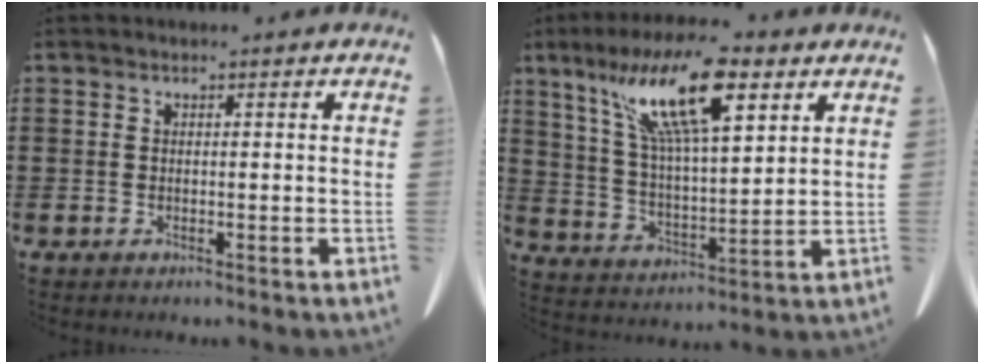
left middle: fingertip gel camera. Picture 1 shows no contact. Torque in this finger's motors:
{"motor_torque": [2.14, 0.00, 0.76, 0.21]}